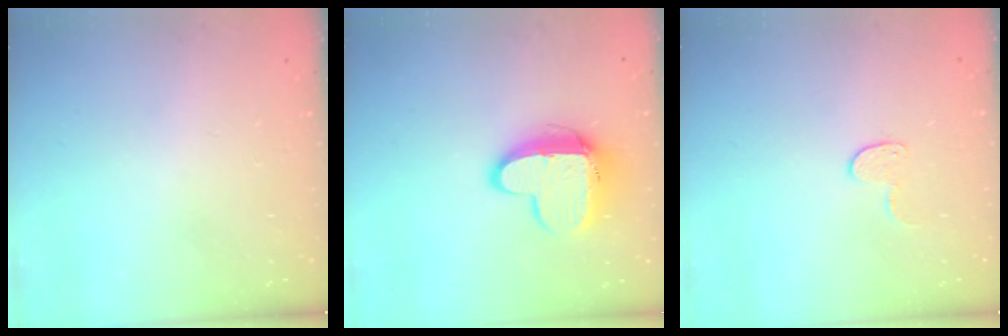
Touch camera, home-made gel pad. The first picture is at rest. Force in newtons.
{"total": 12.0, "press": 11.9, "slide": 1.1}
{"total": 6.4, "press": 6.4, "slide": 0.4}